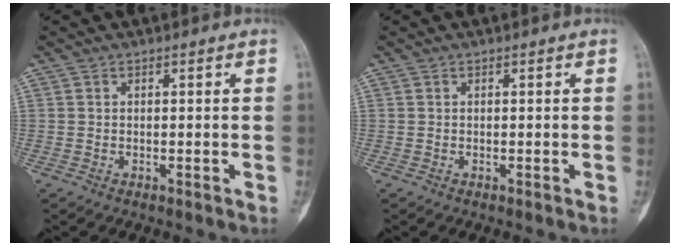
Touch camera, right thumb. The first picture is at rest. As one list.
[{"total": 0.0}]